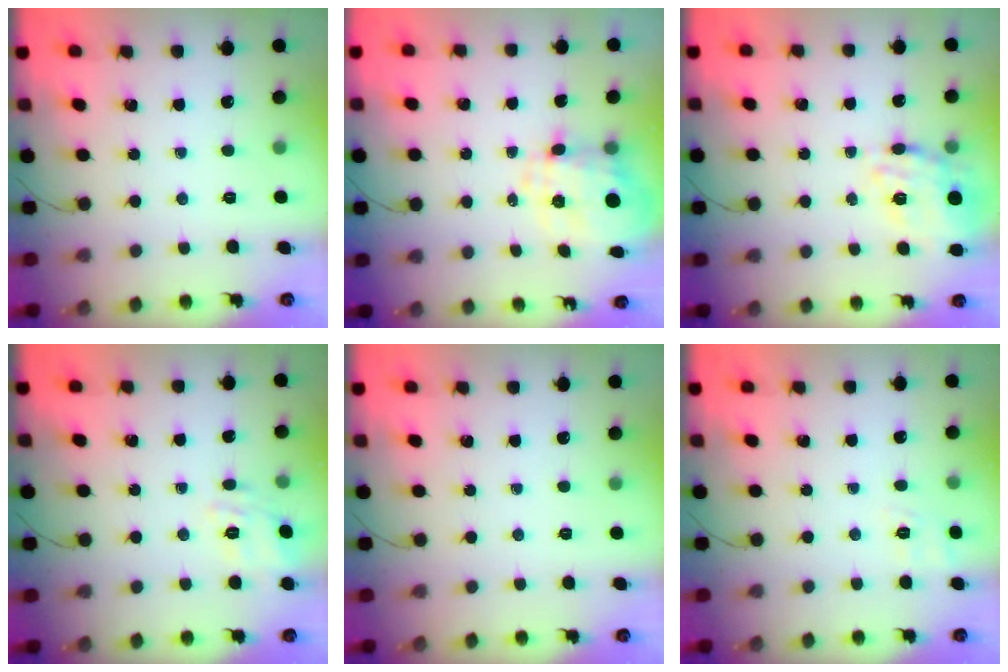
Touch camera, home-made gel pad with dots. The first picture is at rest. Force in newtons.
{"total": 8.7, "press": 8.5, "slide": 1.7}
{"total": 15.9, "press": 15.5, "slide": 3.3}
{"total": 6.1, "press": 5.9, "slide": 1.3}
{"total": 0.0}
{"total": 2.5, "press": 1.4, "slide": 2.0}